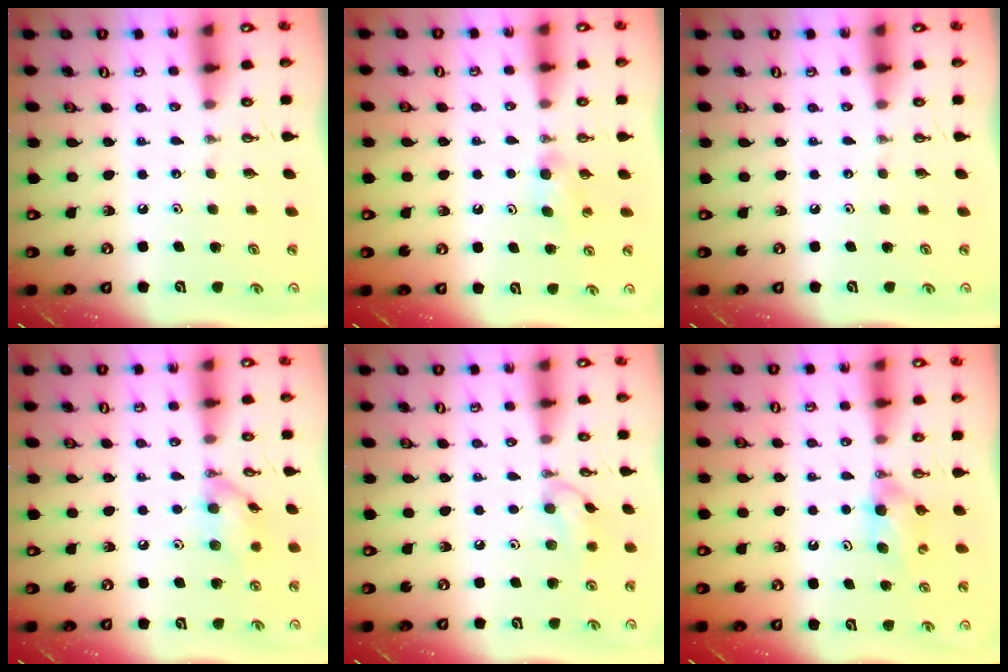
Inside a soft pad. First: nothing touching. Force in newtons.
{"total": 7.9, "press": 2.0, "slide": 7.7}
{"total": 0.0}
{"total": 10.8, "press": 10.8, "slide": 0.3}
{"total": 8.8, "press": 8.3, "slide": 2.8}
{"total": 5.8, "press": 4.2, "slide": 4.0}